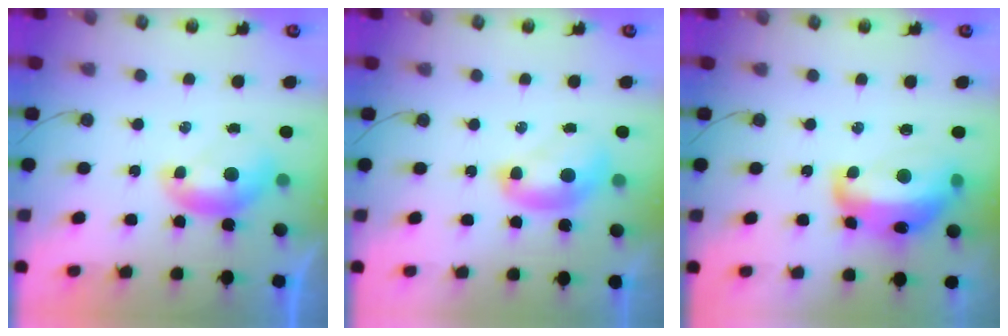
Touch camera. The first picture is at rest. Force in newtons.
{"total": 2.1, "press": 2.1, "slide": 0.2}
{"total": 10.4, "press": 10.4, "slide": 1.3}